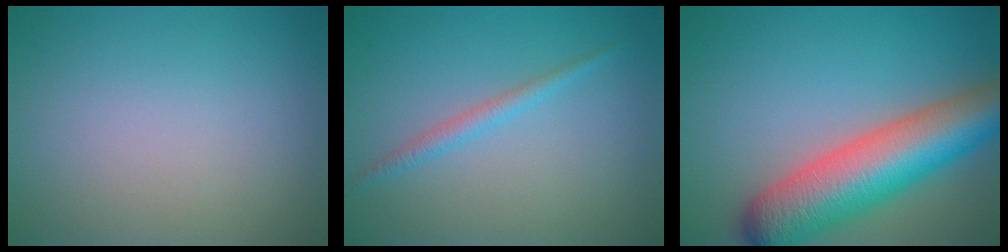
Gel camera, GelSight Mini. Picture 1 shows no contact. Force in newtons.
{"total": 1.5, "press": 1.5, "slide": 0.1}
{"total": 10.6, "press": 10.6, "slide": 0.5}